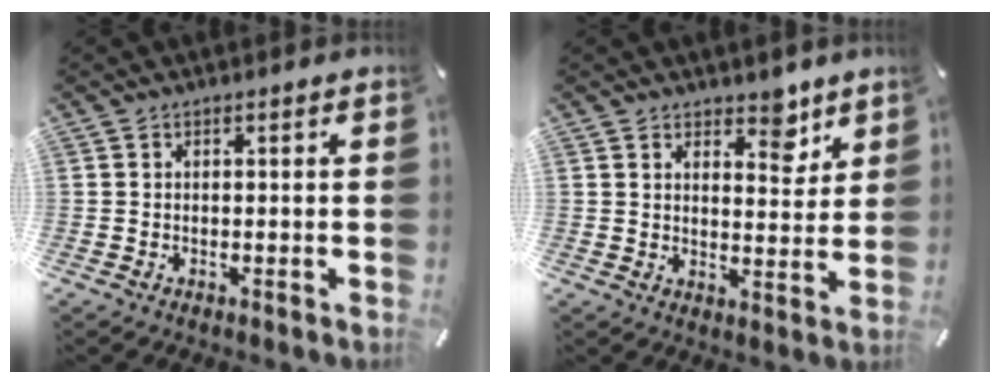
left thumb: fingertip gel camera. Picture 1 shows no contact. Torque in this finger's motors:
{"motor_torque": [0.30, -0.48, 0.27, -0.11, -0.02]}